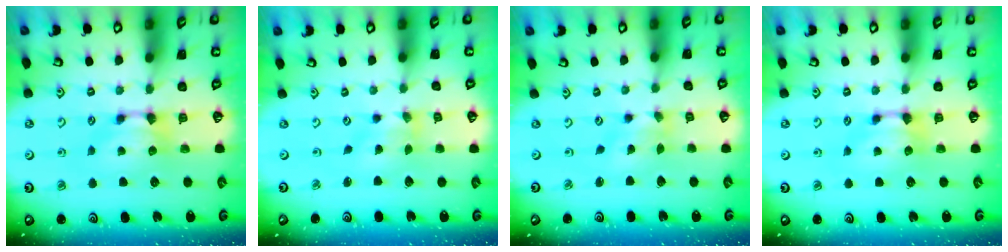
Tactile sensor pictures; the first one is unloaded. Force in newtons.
{"total": 1.2, "press": 0.6, "slide": 1.1}
{"total": 1.2, "press": 0.3, "slide": 1.2}
{"total": 0.5, "press": 0.3, "slide": 0.4}